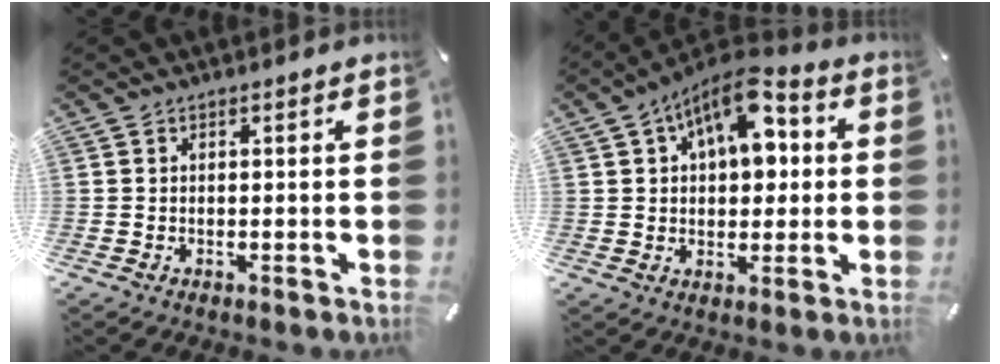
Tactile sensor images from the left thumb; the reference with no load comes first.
{"total": 12.2, "force": [4.9, 7.5, 8.2], "torque": [-0.121, -0.014, 0.085]}